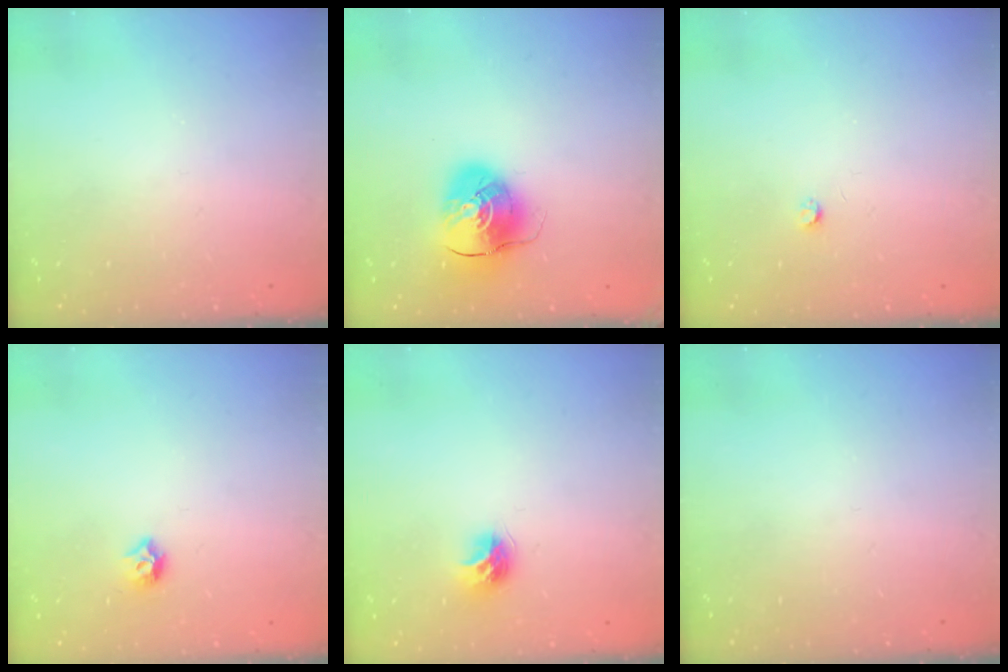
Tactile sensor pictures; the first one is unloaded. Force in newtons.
{"total": 10.2, "press": 10.1, "slide": 1.3}
{"total": 2.5, "press": 2.5, "slide": 0.4}
{"total": 5.5, "press": 5.4, "slide": 0.9}
{"total": 7.8, "press": 7.8, "slide": 0.4}
{"total": 0.0}